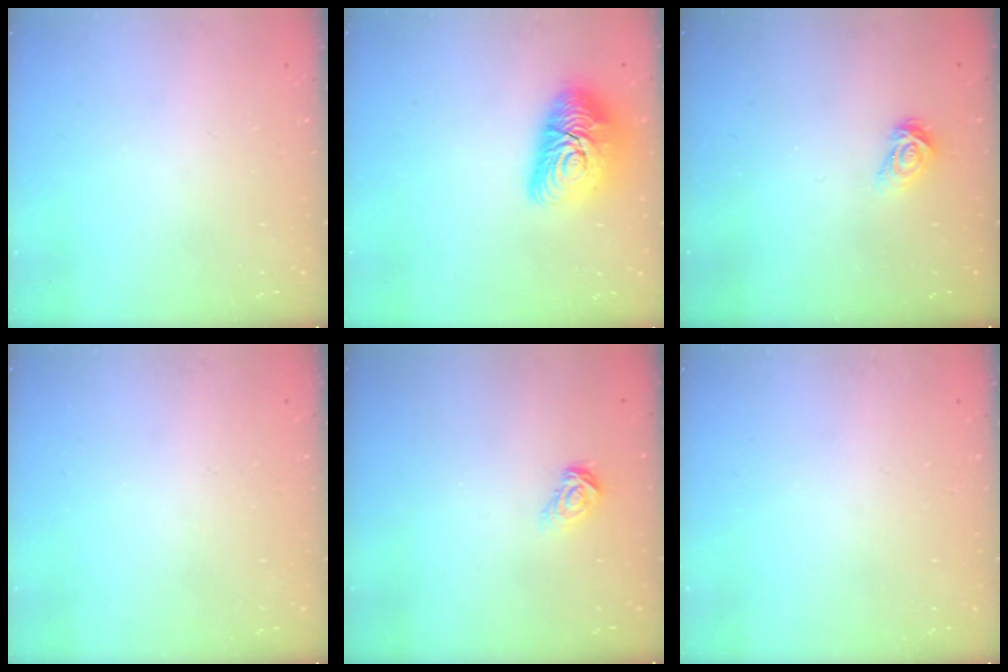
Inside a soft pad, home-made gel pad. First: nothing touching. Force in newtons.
{"total": 15.1, "press": 15.1, "slide": 0.8}
{"total": 3.3, "press": 3.3, "slide": 0.3}
{"total": 0.0}
{"total": 5.1, "press": 5.1, "slide": 0.5}
{"total": 0.0}